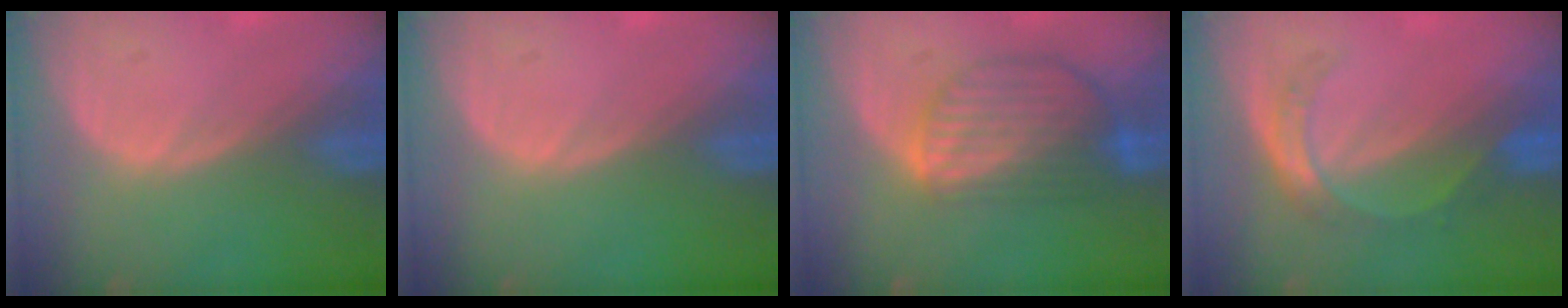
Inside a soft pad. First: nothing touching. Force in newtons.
{"total": 0.0}
{"total": 8.5, "press": 7.6, "slide": 3.9}
{"total": 5.4, "press": 4.7, "slide": 2.6}